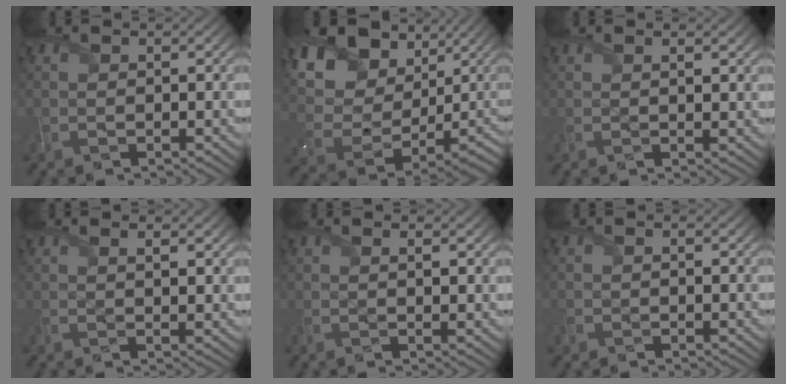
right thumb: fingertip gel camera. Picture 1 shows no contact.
{"total": 16.6, "force": [8.7, 11.3, 8.5], "torque": [-0.222, 0.033, 0.172]}
{"total": 1.3, "force": [0.7, 0.1, 1.1], "torque": [-0.022, -0.002, 0.015]}
{"total": 2.1, "force": [1.2, 0.3, 1.7], "torque": [-0.032, -0.004, 0.024]}
{"total": 1.7, "force": [0.9, 0.2, 1.4], "torque": [-0.026, -0.003, 0.019]}
{"total": 0.6, "force": [-0.1, 0.6, 0.2], "torque": [-0.005, -0.006, 0.002]}